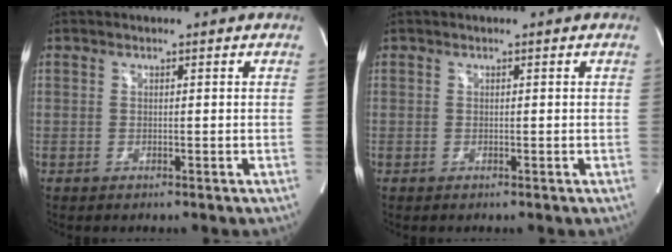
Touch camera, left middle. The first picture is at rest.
{"total": 0.0}